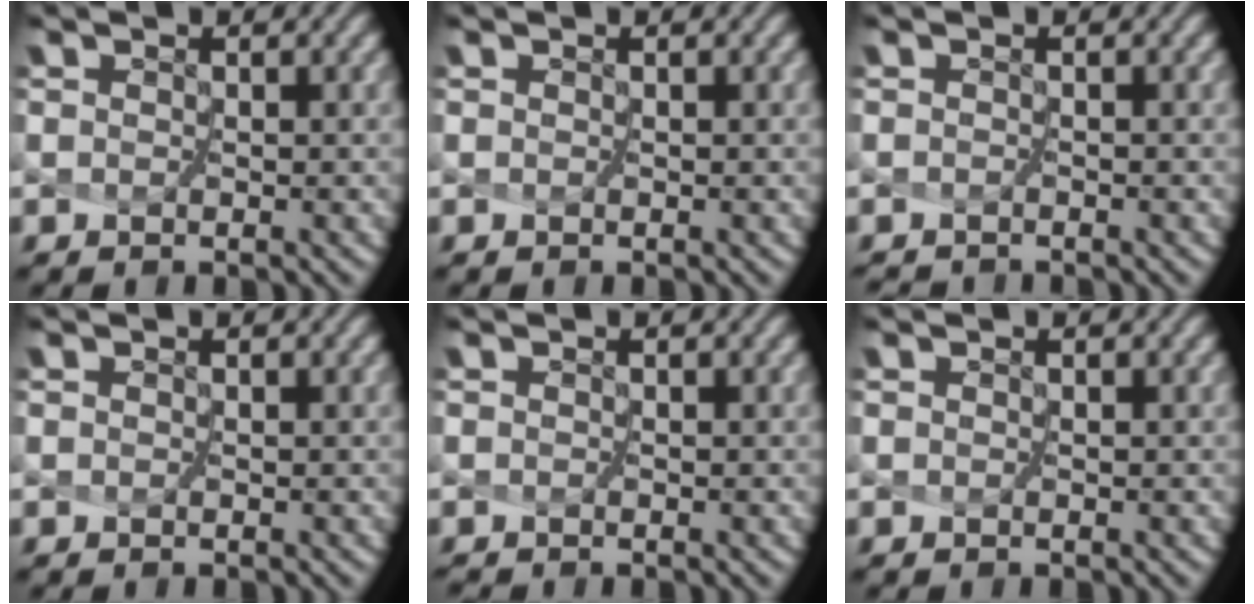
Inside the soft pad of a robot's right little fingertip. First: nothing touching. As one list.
[{"total": 0.0}, {"total": 1.2, "force": [-1.1, -0.3, -0.3], "torque": [-0.001, -0.010, -0.022]}, {"total": 0.0}, {"total": 0.0}, {"total": 0.0}]